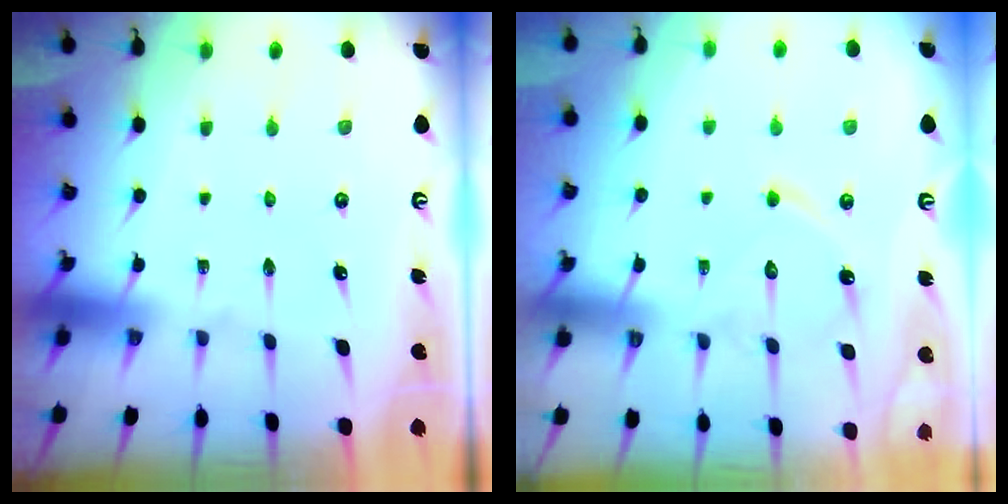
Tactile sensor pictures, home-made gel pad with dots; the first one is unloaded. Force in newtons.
{"total": 9.9, "press": 9.8, "slide": 0.5}